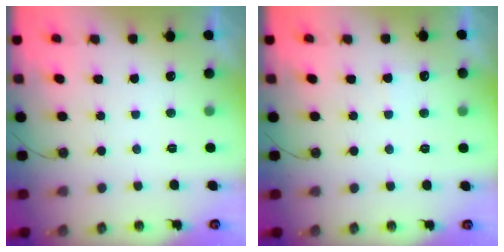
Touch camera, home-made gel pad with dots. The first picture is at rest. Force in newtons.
{"total": 3.8, "press": 3.8, "slide": 0.5}